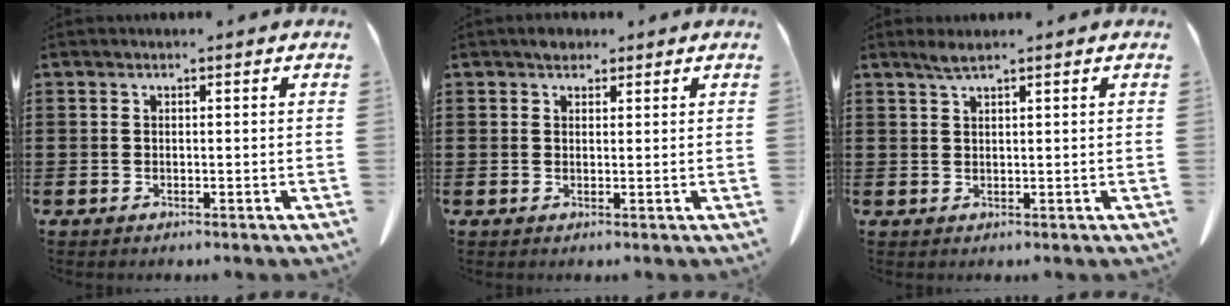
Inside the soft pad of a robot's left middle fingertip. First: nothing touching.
{"total": 1.9, "force": [1.5, 1.1, 0.5], "torque": [-0.006, 0.001, 0.028]}
{"total": 1.9, "force": [1.4, 0.1, 1.3], "torque": [-0.027, 0.001, 0.025]}